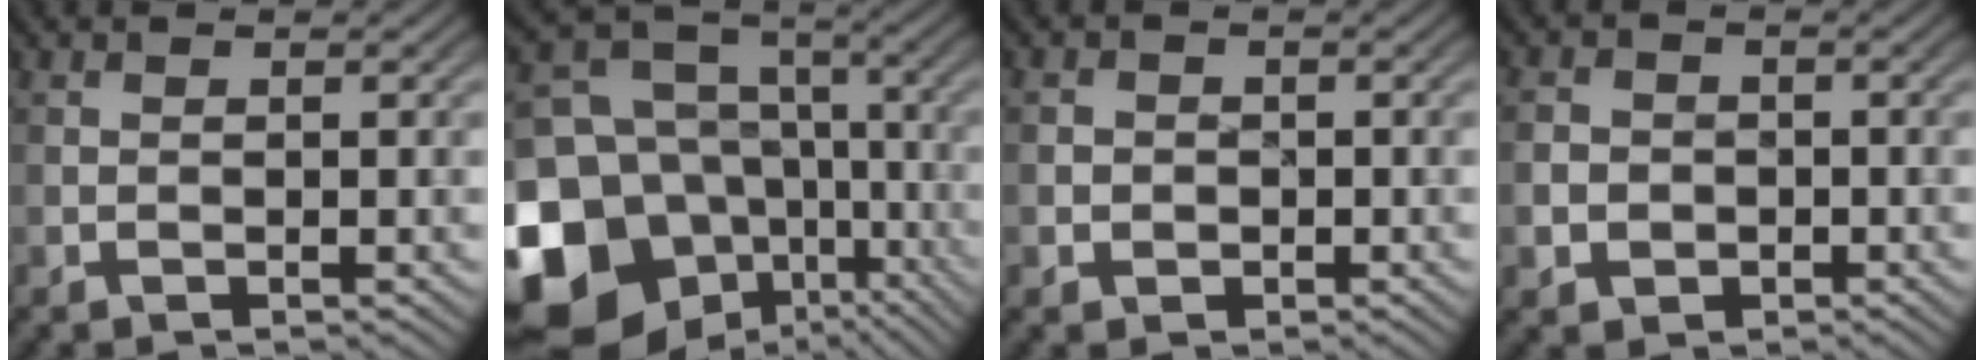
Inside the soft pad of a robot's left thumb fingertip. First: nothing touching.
{"total": 20.4, "force": [-7.9, 16.3, 9.3], "torque": [-0.237, -0.049, -0.117]}
{"total": 1.9, "force": [-0.3, 1.8, 0.6], "torque": [-0.001, -0.002, -0.009]}
{"total": 3.6, "force": [-1.0, 3.3, 1.2], "torque": [-0.023, -0.003, -0.028]}